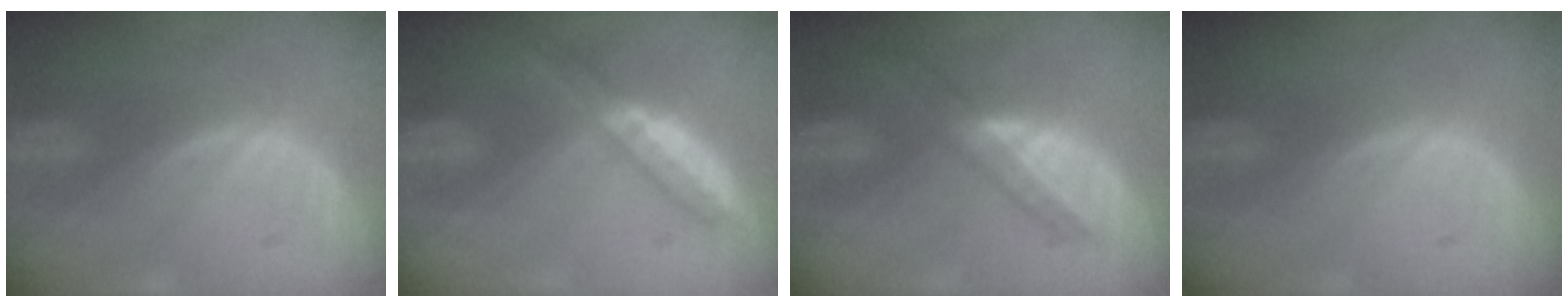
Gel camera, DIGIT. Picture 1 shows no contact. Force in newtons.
{"total": 5.2, "press": 4.6, "slide": 2.4}
{"total": 5.9, "press": 5.2, "slide": 2.9}
{"total": 0.0}